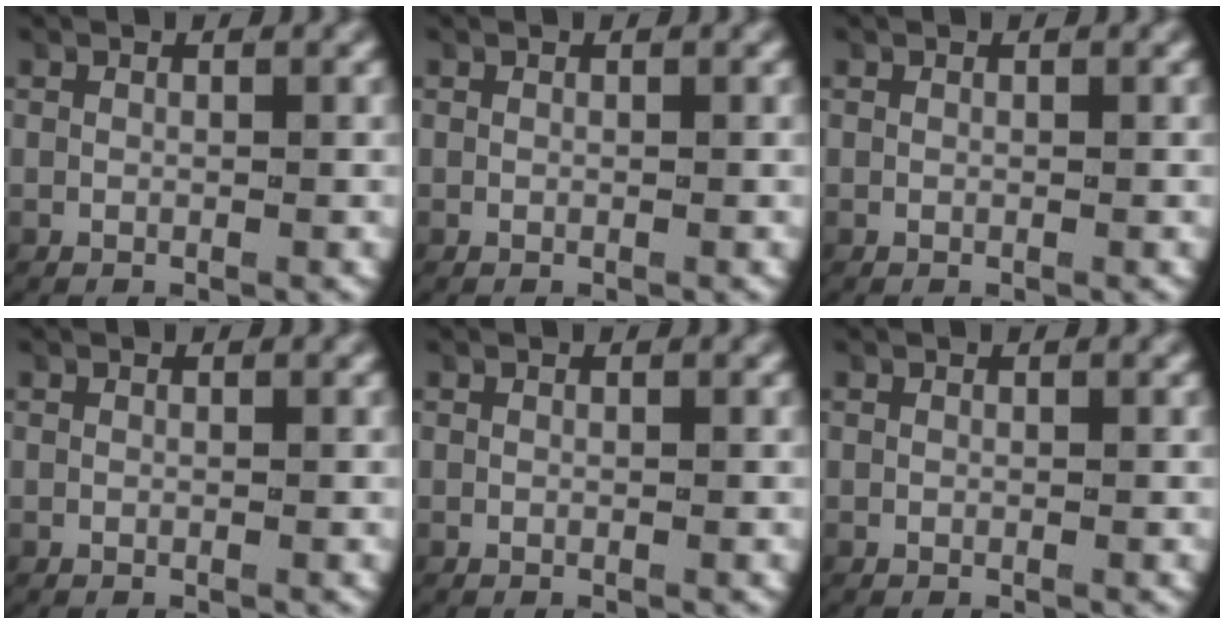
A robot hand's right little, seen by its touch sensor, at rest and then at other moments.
{"total": 0.0}
{"total": 0.0}
{"total": 0.0}
{"total": 0.0}
{"total": 0.0}